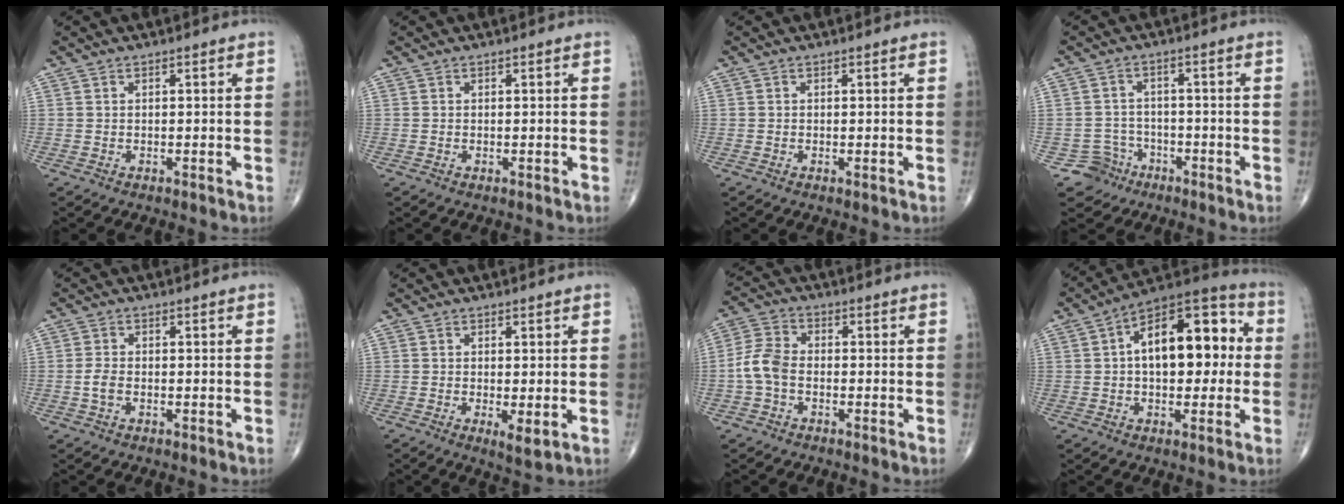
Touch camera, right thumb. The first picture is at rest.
{"total": 0.0}
{"total": 0.0}
{"total": 4.8, "force": [-2.9, 3.9, -0.4], "torque": [0.036, 0.024, -0.050]}
{"total": 2.3, "force": [-0.5, 1.4, 1.8], "torque": [-0.042, 0.006, -0.013]}
{"total": 3.3, "force": [-0.6, 1.0, 3.1], "torque": [-0.055, -0.013, -0.010]}
{"total": 6.1, "force": [-1.5, 4.1, 4.3], "torque": [-0.091, 0.020, -0.041]}
{"total": 17.9, "force": [1.8, 9.7, 14.9], "torque": [-0.195, 0.038, 0.018]}